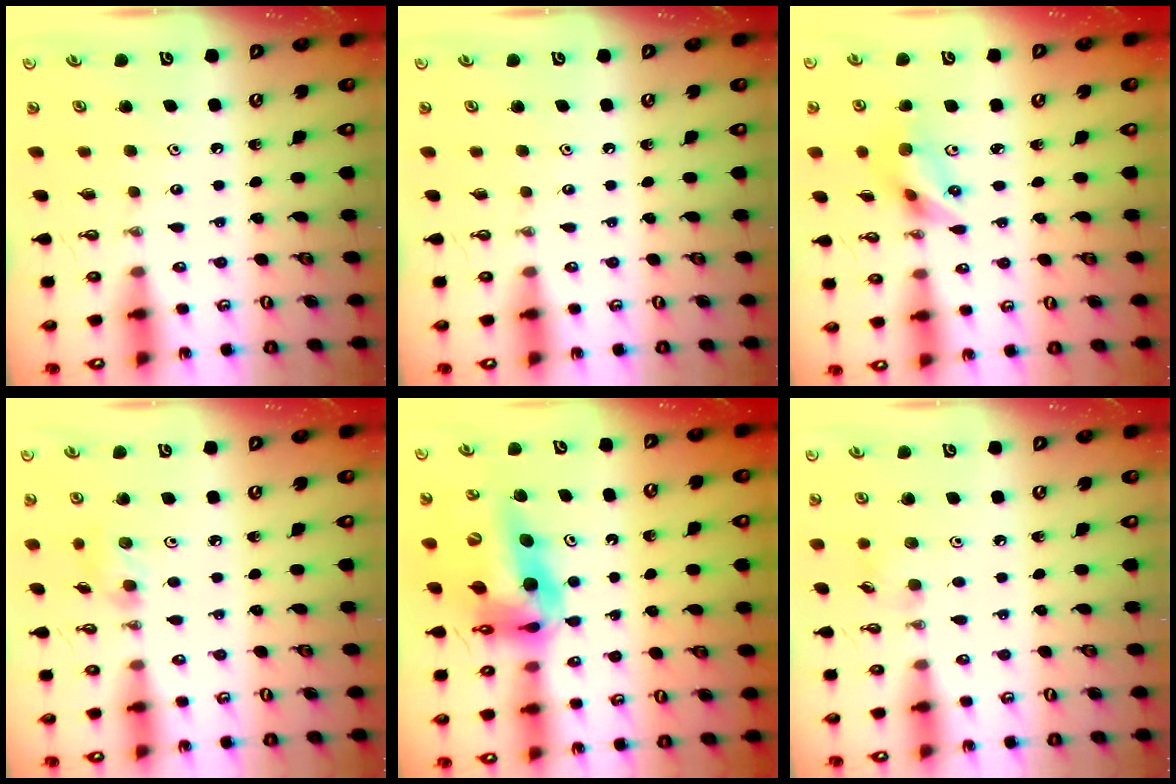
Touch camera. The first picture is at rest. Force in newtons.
{"total": 0.0}
{"total": 7.9, "press": 7.4, "slide": 2.8}
{"total": 5.4, "press": 5.2, "slide": 1.6}
{"total": 16.8, "press": 15.9, "slide": 5.4}
{"total": 5.4, "press": 5.2, "slide": 1.4}